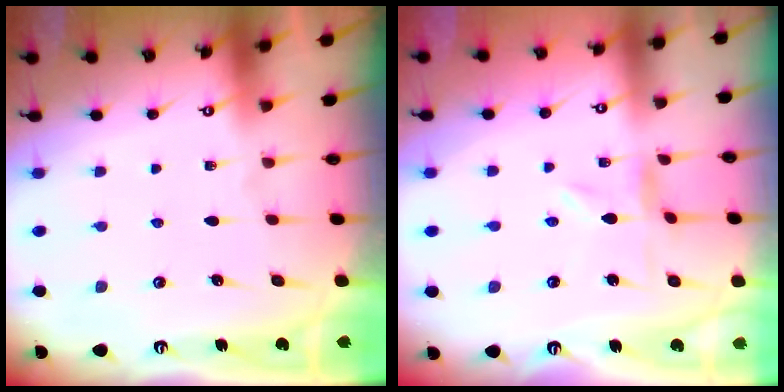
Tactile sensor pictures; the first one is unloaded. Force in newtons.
{"total": 0.0}